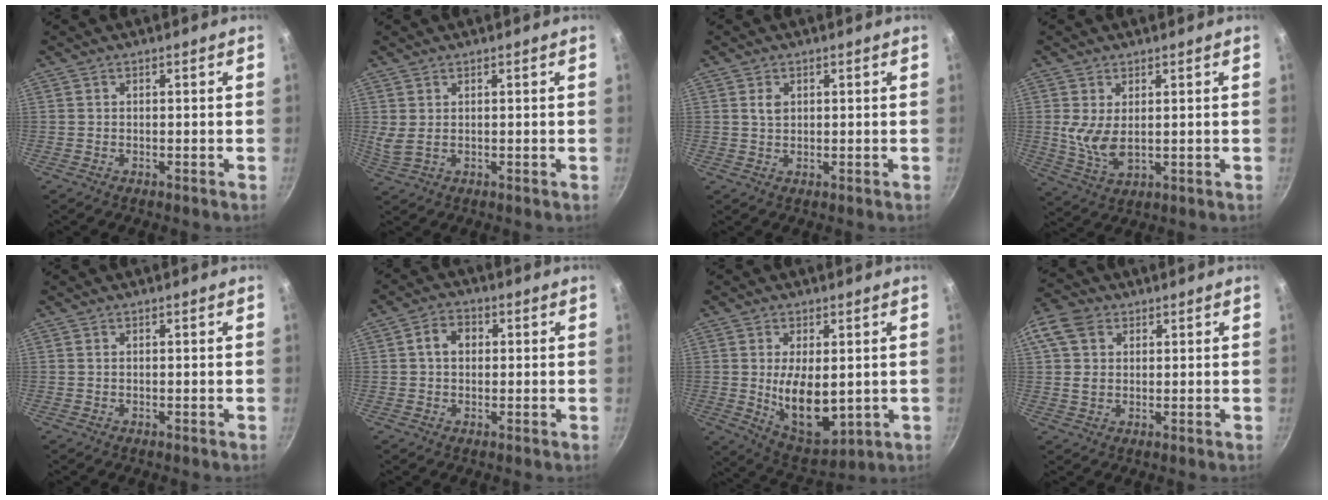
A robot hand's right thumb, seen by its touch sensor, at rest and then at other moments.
{"total": 2.7, "force": [1.0, 1.2, 2.2], "torque": [-0.044, -0.004, 0.027]}
{"total": 2.2, "force": [0.7, 1.5, 1.4], "torque": [-0.021, -0.001, 0.013]}
{"total": 6.9, "force": [1.0, 3.6, 5.8], "torque": [-0.111, -0.017, 0.031]}
{"total": 0.0}
{"total": 4.6, "force": [0.7, 3.6, 2.9], "torque": [-0.031, 0.011, 0.005]}
{"total": 12.3, "force": [0.1, 6.5, 10.5], "torque": [-0.153, -0.023, 0.023]}
{"total": 11.1, "force": [3.8, 8.4, 6.1], "torque": [-0.128, 0.007, 0.061]}